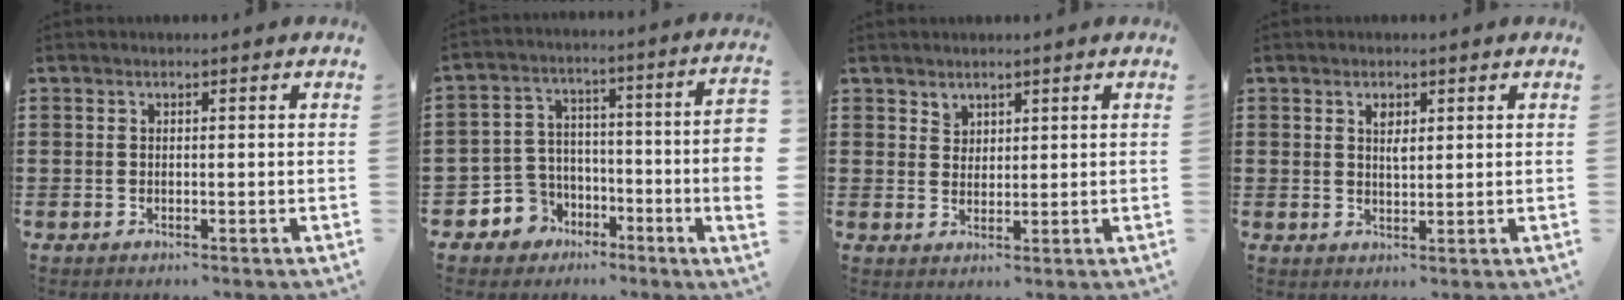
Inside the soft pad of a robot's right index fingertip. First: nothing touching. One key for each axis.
{"total": 6.6, "fx": -4.5, "fy": 3.8, "fz": 2.9, "tx": -0.075, "ty": 0.007, "tz": -0.088}
{"total": 2.0, "fx": 1.6, "fy": 1.2, "fz": 0.1, "tx": -0.005, "ty": 0.002, "tz": 0.033}
{"total": 1.9, "fx": 0.9, "fy": 0.8, "fz": 1.5, "tx": -0.025, "ty": 0.000, "tz": 0.013}